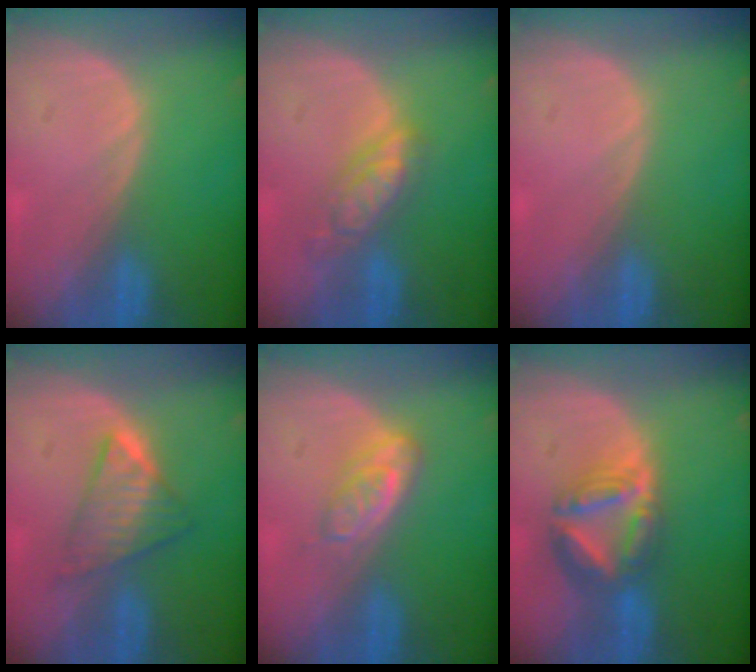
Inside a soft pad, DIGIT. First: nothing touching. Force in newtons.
{"total": 5.7, "press": 5.1, "slide": 2.6}
{"total": 0.0}
{"total": 5.8, "press": 5.8, "slide": 0.7}
{"total": 4.9, "press": 4.3, "slide": 2.4}
{"total": 8.2, "press": 7.0, "slide": 4.2}